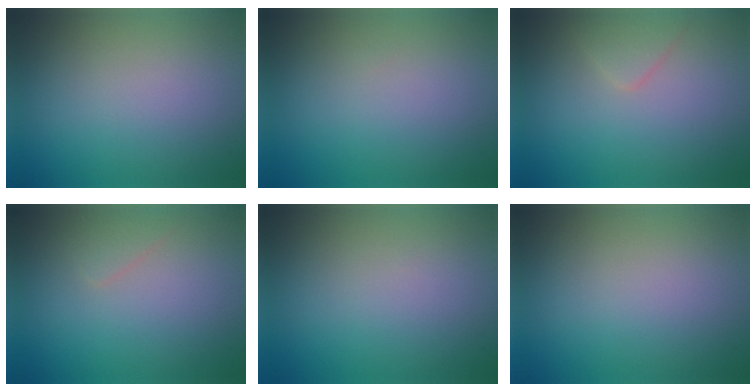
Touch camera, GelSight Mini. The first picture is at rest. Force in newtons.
{"total": 0.0}
{"total": 1.7, "press": 1.6, "slide": 0.1}
{"total": 1.1, "press": 1.1, "slide": 0.1}
{"total": 0.0}
{"total": 0.0}